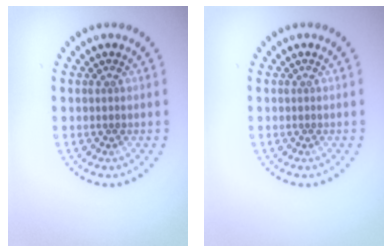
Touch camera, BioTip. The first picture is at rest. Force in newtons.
{"total": 0.0}